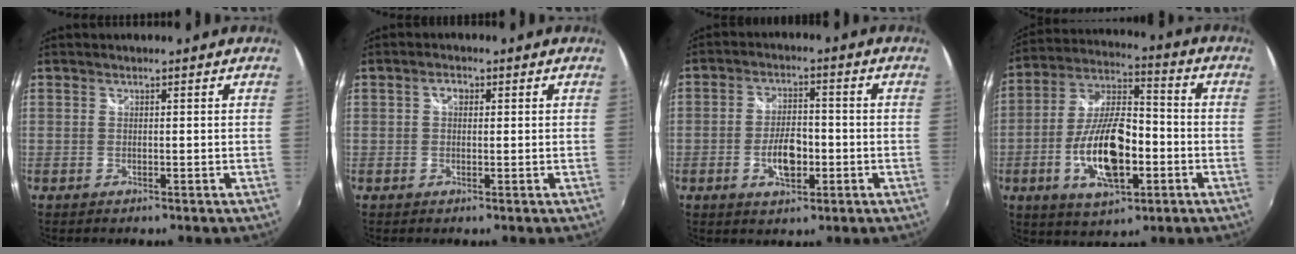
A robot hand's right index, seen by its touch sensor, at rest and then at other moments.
{"total": 1.9, "force": [0.4, 1.3, 1.3], "torque": [-0.022, 0.007, 0.005]}
{"total": 9.0, "force": [-2.9, 4.3, 7.3], "torque": [-0.140, 0.007, -0.044]}
{"total": 16.4, "force": [-4.7, 6.8, 14.2], "torque": [-0.283, 0.002, -0.081]}